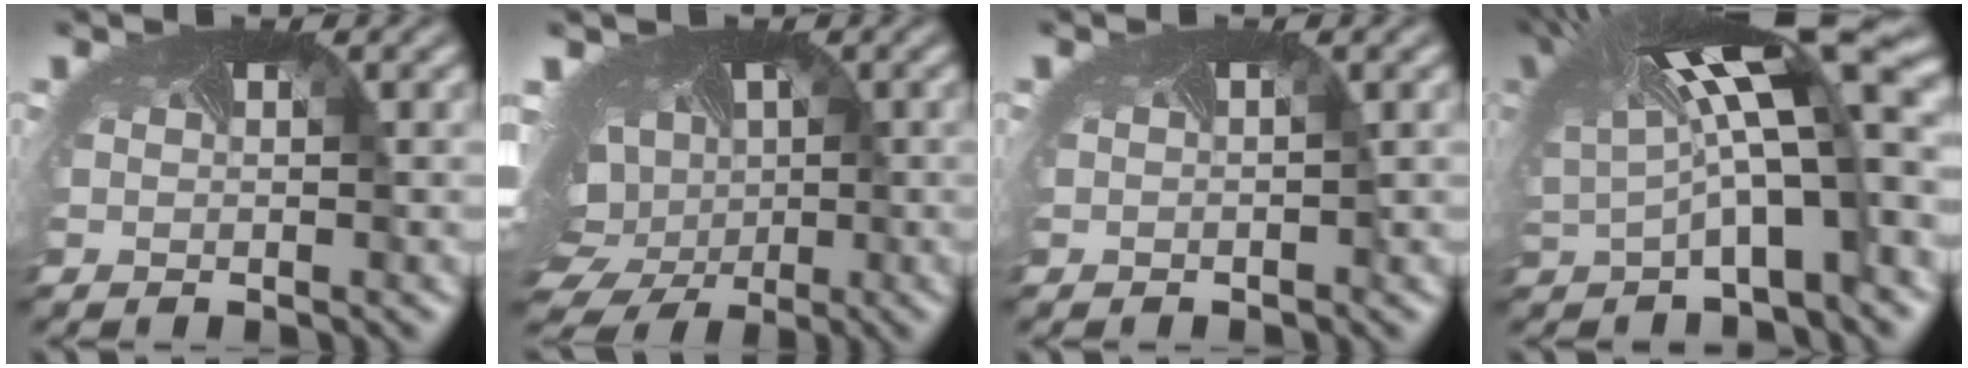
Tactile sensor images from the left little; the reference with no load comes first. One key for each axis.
{"total": 15.1, "fx": -1.6, "fy": 11.5, "fz": 9.6, "tx": -0.182, "ty": -0.015, "tz": -0.022}
{"total": 0.6, "fx": -0.1, "fy": 0.3, "fz": 0.5, "tx": 0.002, "ty": 0.006, "tz": -0.003}
{"total": 11.4, "fx": 2.8, "fy": 3.5, "fz": 10.5, "tx": -0.195, "ty": 0.004, "tz": 0.050}